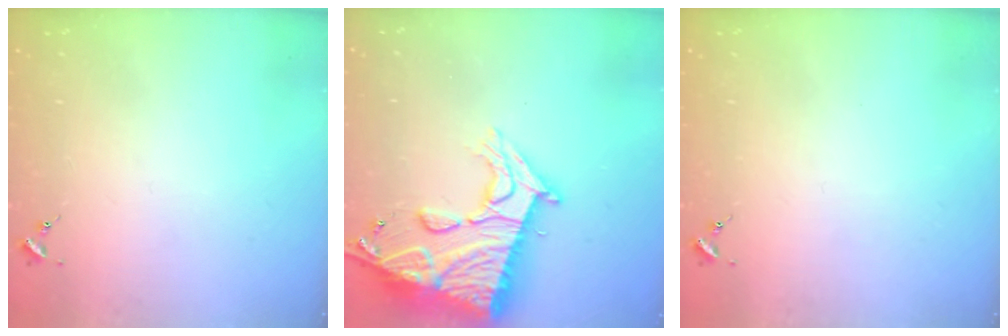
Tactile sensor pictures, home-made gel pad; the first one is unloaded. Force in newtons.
{"total": 22.6, "press": 22.5, "slide": 2.2}
{"total": 0.0}